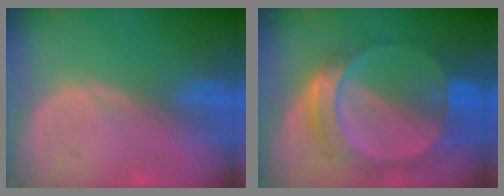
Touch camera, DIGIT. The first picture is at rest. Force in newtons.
{"total": 8.5, "press": 7.7, "slide": 3.5}